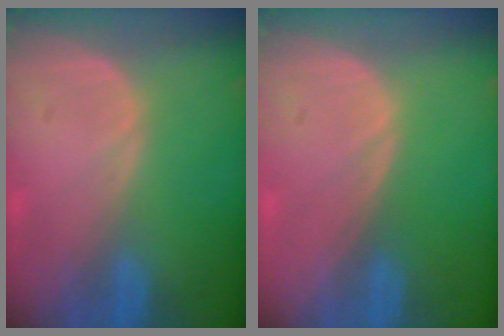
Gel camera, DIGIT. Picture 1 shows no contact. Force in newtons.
{"total": 0.0}